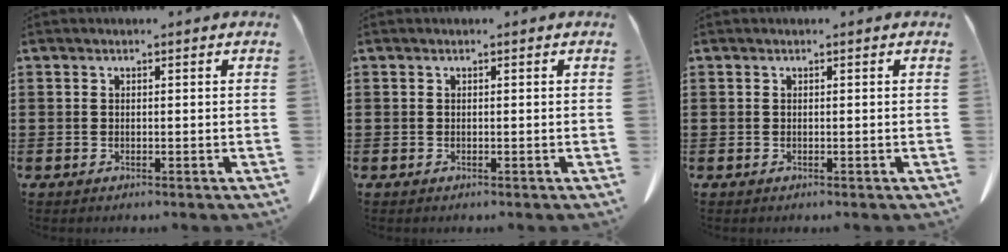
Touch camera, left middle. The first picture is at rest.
{"total": 0.0}
{"total": 0.0}